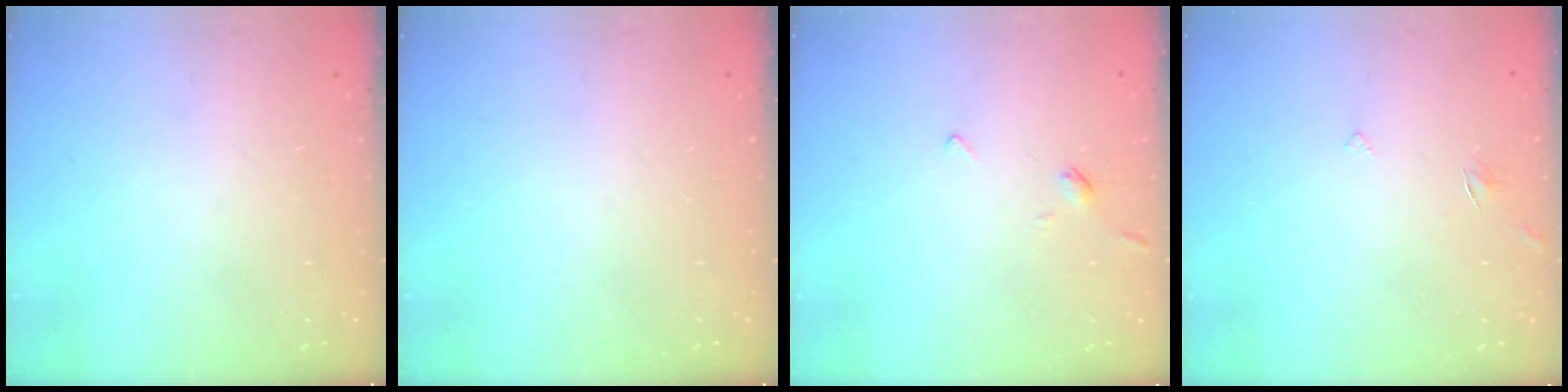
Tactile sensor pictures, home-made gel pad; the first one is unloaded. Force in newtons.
{"total": 0.0}
{"total": 2.4, "press": 2.3, "slide": 0.6}
{"total": 2.8, "press": 2.8, "slide": 0.3}